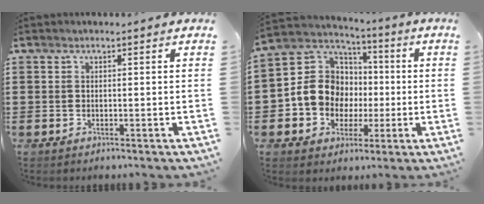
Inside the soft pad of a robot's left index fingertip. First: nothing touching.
{"total": 10.4, "force": [-1.1, 9.7, 3.7], "torque": [-0.118, 0.007, -0.022]}